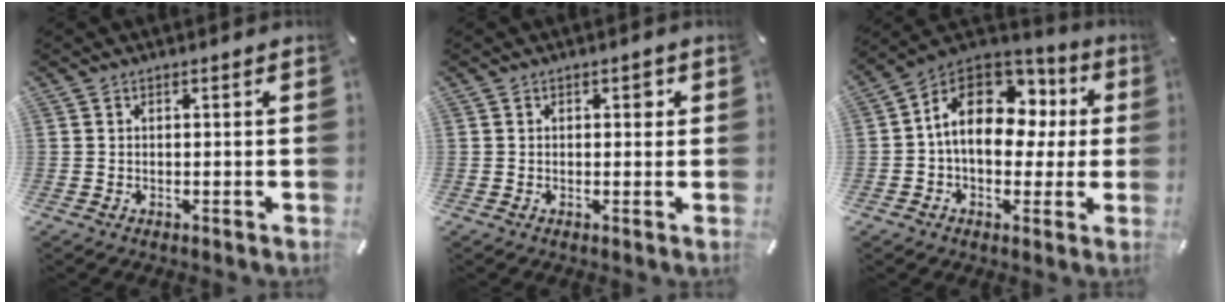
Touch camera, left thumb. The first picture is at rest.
{"total": 1.9, "force": [0.4, 1.2, 1.4], "torque": [-0.006, -0.001, 0.000]}
{"total": 16.5, "force": [3.4, 11.4, 11.4], "torque": [-0.188, -0.012, 0.058]}